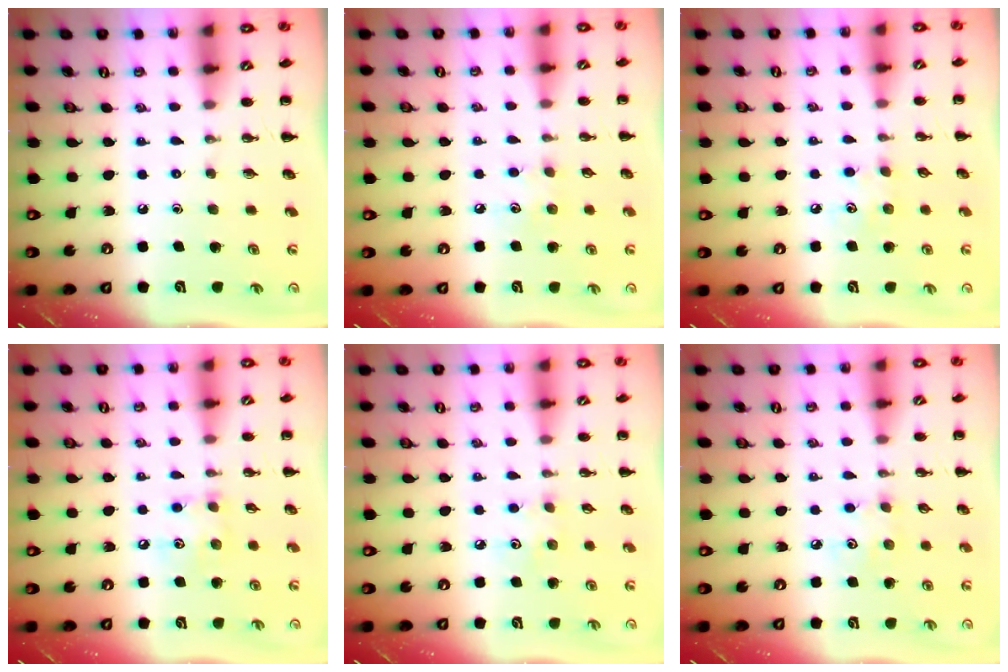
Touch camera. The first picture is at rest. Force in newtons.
{"total": 4.6, "press": 4.4, "slide": 1.1}
{"total": 5.6, "press": 5.5, "slide": 1.1}
{"total": 6.5, "press": 6.5, "slide": 0.7}
{"total": 3.3, "press": 3.2, "slide": 0.8}
{"total": 3.9, "press": 3.8, "slide": 0.6}